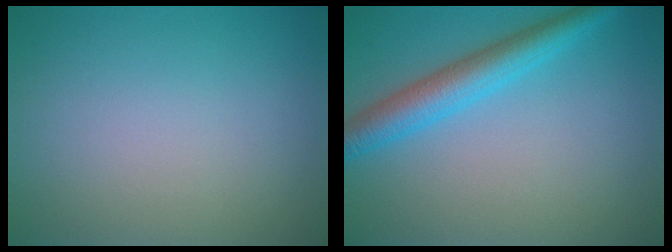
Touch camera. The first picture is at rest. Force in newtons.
{"total": 4.5, "press": 4.5, "slide": 0.2}